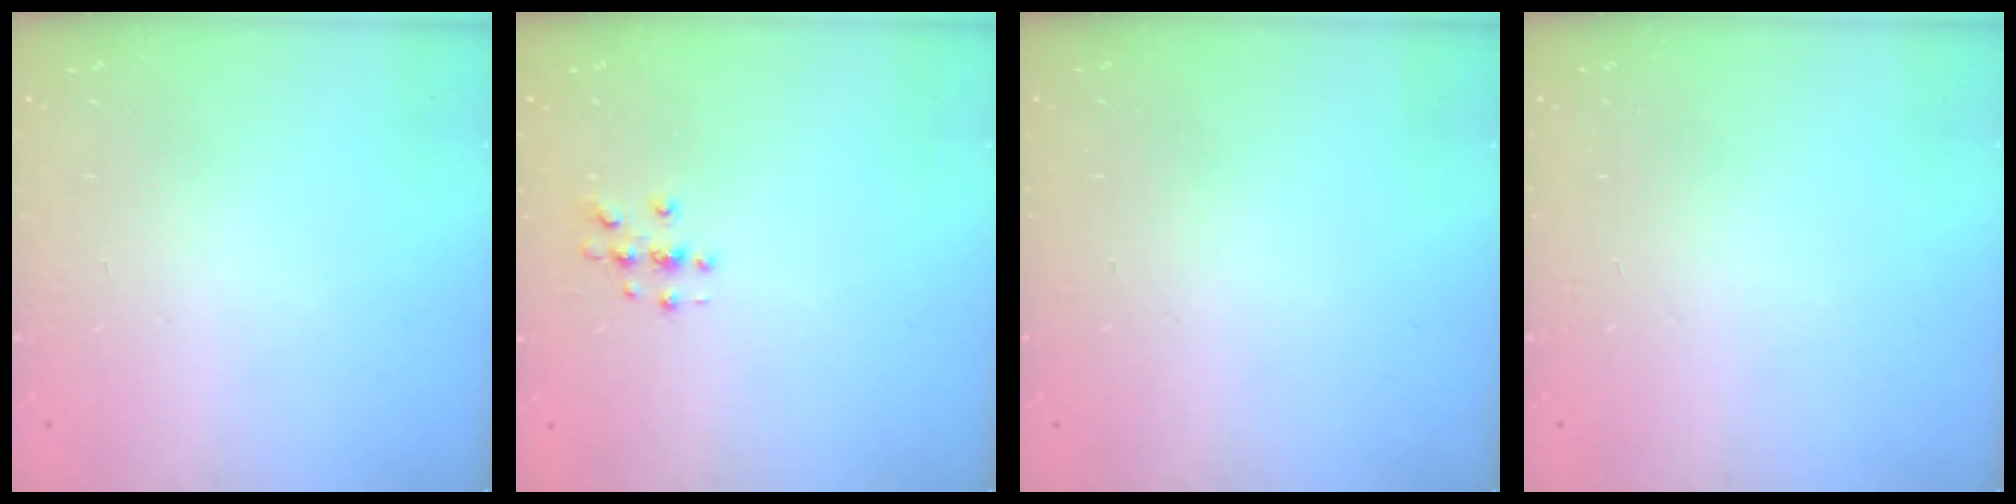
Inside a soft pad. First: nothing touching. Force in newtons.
{"total": 2.7, "press": 2.7, "slide": 0.3}
{"total": 0.0}
{"total": 0.0}